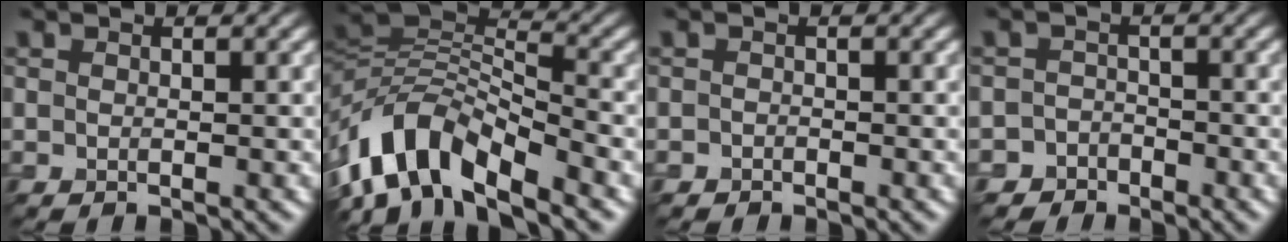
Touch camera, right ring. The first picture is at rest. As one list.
[{"total": 8.7, "force": [-4.9, 3.8, 6.0], "torque": [-0.098, 0.016, -0.102]}, {"total": 0.7, "force": [-0.5, 0.1, -0.5], "torque": [0.007, 0.005, -0.011]}, {"total": 2.5, "force": [-1.9, 1.4, -0.8], "torque": [0.029, 0.011, -0.036]}]